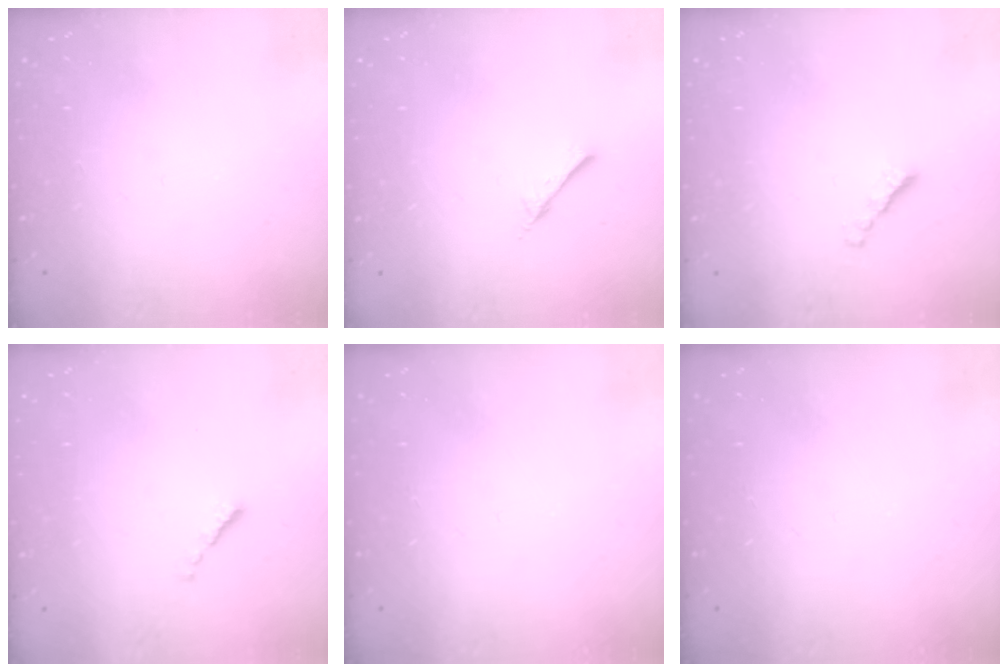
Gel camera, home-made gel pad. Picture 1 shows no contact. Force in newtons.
{"total": 2.6, "press": 2.6, "slide": 0.3}
{"total": 2.5, "press": 2.5, "slide": 0.5}
{"total": 0.7, "press": 0.5, "slide": 0.4}
{"total": 0.0}
{"total": 0.0}